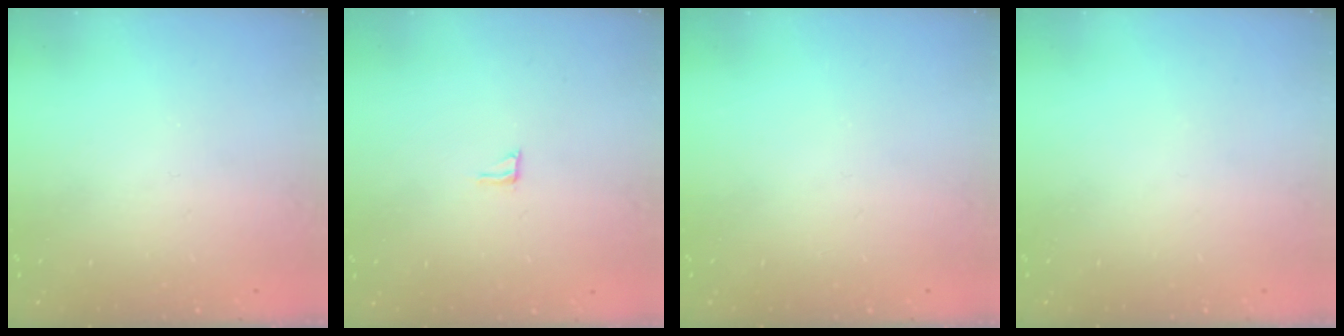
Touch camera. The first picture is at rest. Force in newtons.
{"total": 4.2, "press": 4.2, "slide": 0.4}
{"total": 0.0}
{"total": 0.0}